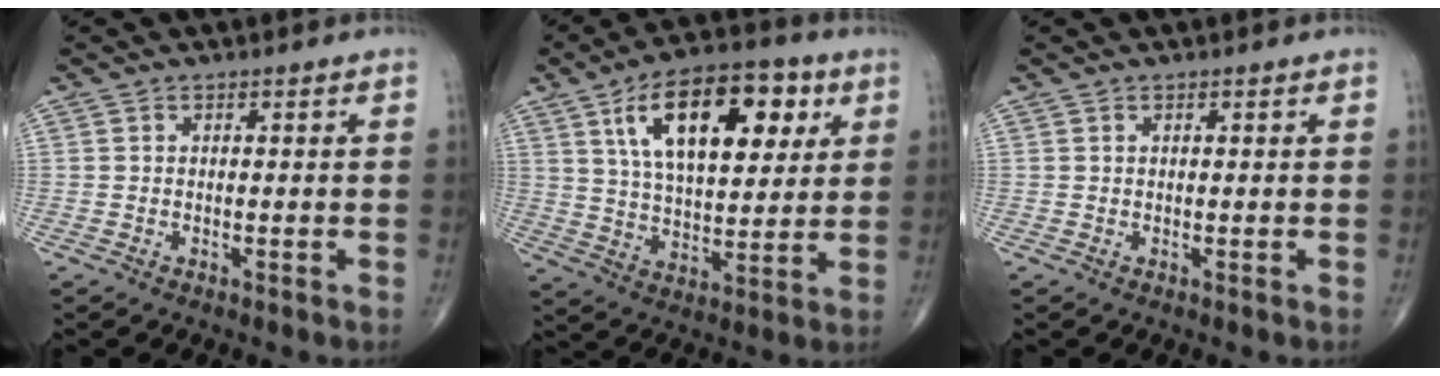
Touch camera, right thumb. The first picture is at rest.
{"total": 19.8, "force": [7.6, 9.7, 15.4], "torque": [-0.212, -0.015, 0.125]}
{"total": 0.0}